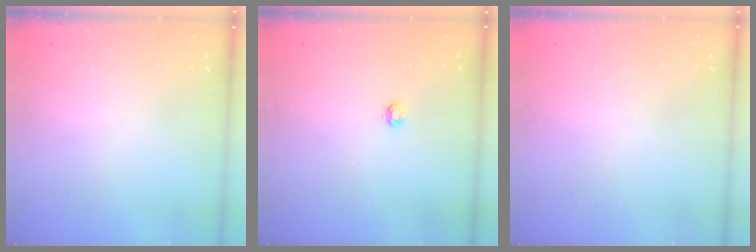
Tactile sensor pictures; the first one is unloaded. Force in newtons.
{"total": 3.6, "press": 3.6, "slide": 0.3}
{"total": 0.7, "press": 0.7, "slide": 0.3}